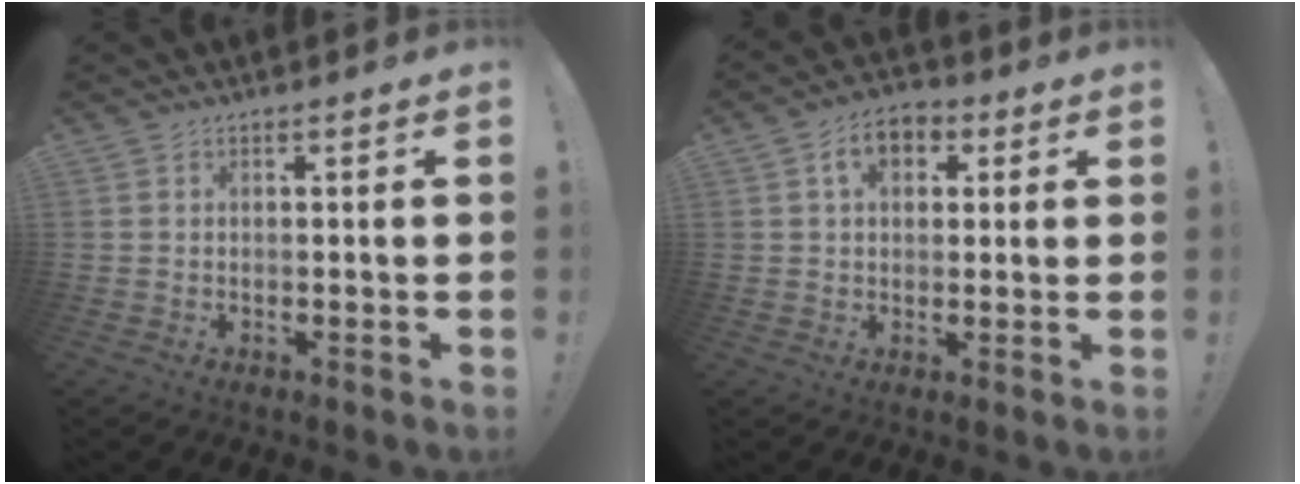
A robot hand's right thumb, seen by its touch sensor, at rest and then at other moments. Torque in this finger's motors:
{"motor_torque": [0.96, 1.24, 0.78, -0.07, 0.00]}